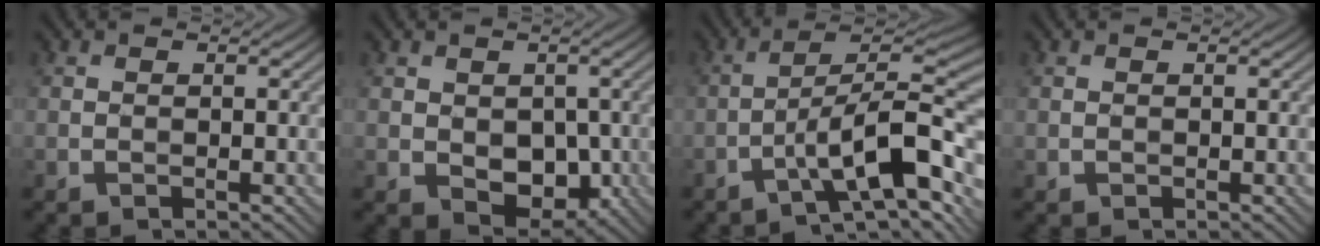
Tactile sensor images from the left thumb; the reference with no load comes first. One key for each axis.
{"total": 5.6, "fx": -0.6, "fy": 4.0, "fz": 3.9, "tx": -0.073, "ty": -0.018, "tz": -0.002}
{"total": 11.9, "fx": -5.5, "fy": 3.3, "fz": 10.0, "tx": -0.167, "ty": 0.006, "tz": -0.099}
{"total": 0.0}